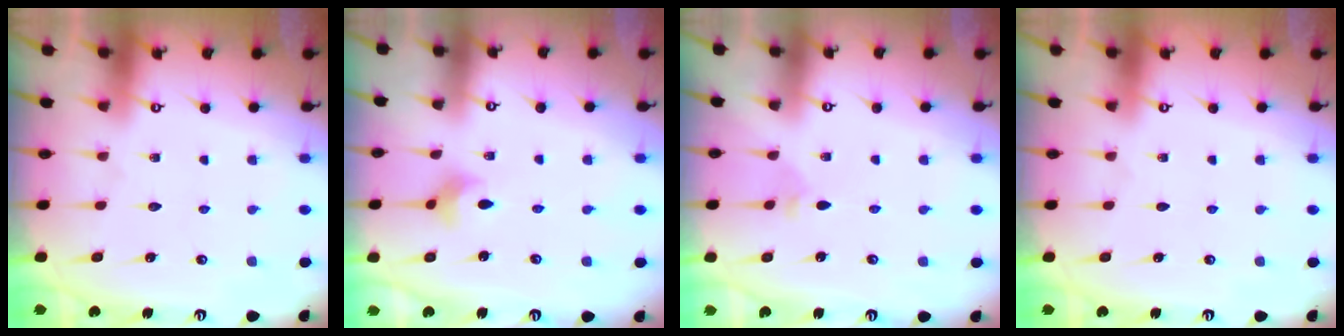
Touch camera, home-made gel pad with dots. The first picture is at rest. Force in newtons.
{"total": 2.7, "press": 2.7, "slide": 0.2}
{"total": 2.2, "press": 2.2, "slide": 0.6}
{"total": 0.0}